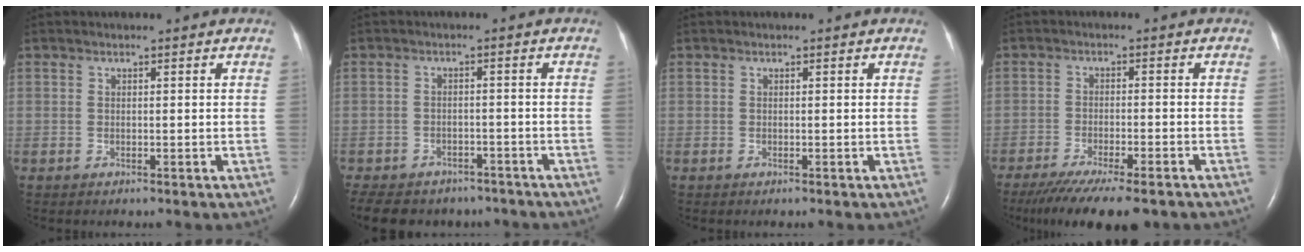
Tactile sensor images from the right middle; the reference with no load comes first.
{"total": 14.7, "force": [-11.8, 7.2, 4.9], "torque": [-0.122, -0.004, -0.143]}
{"total": 0.0}
{"total": 13.8, "force": [-11.0, 2.2, 8.1], "torque": [-0.132, -0.030, -0.165]}